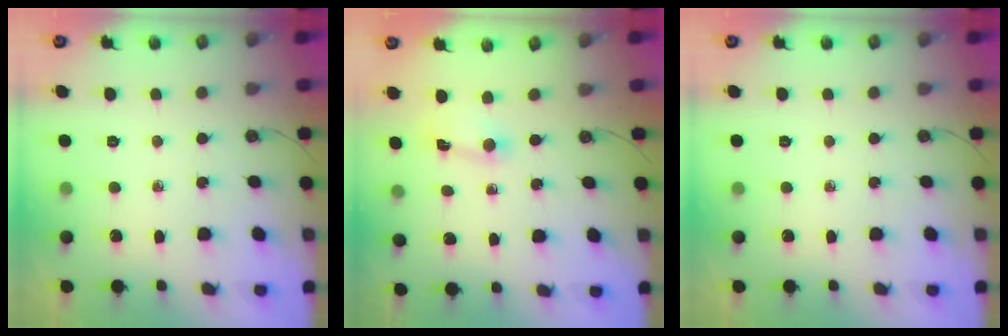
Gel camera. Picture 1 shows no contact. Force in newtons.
{"total": 1.8, "press": 1.8, "slide": 0.2}
{"total": 0.0}